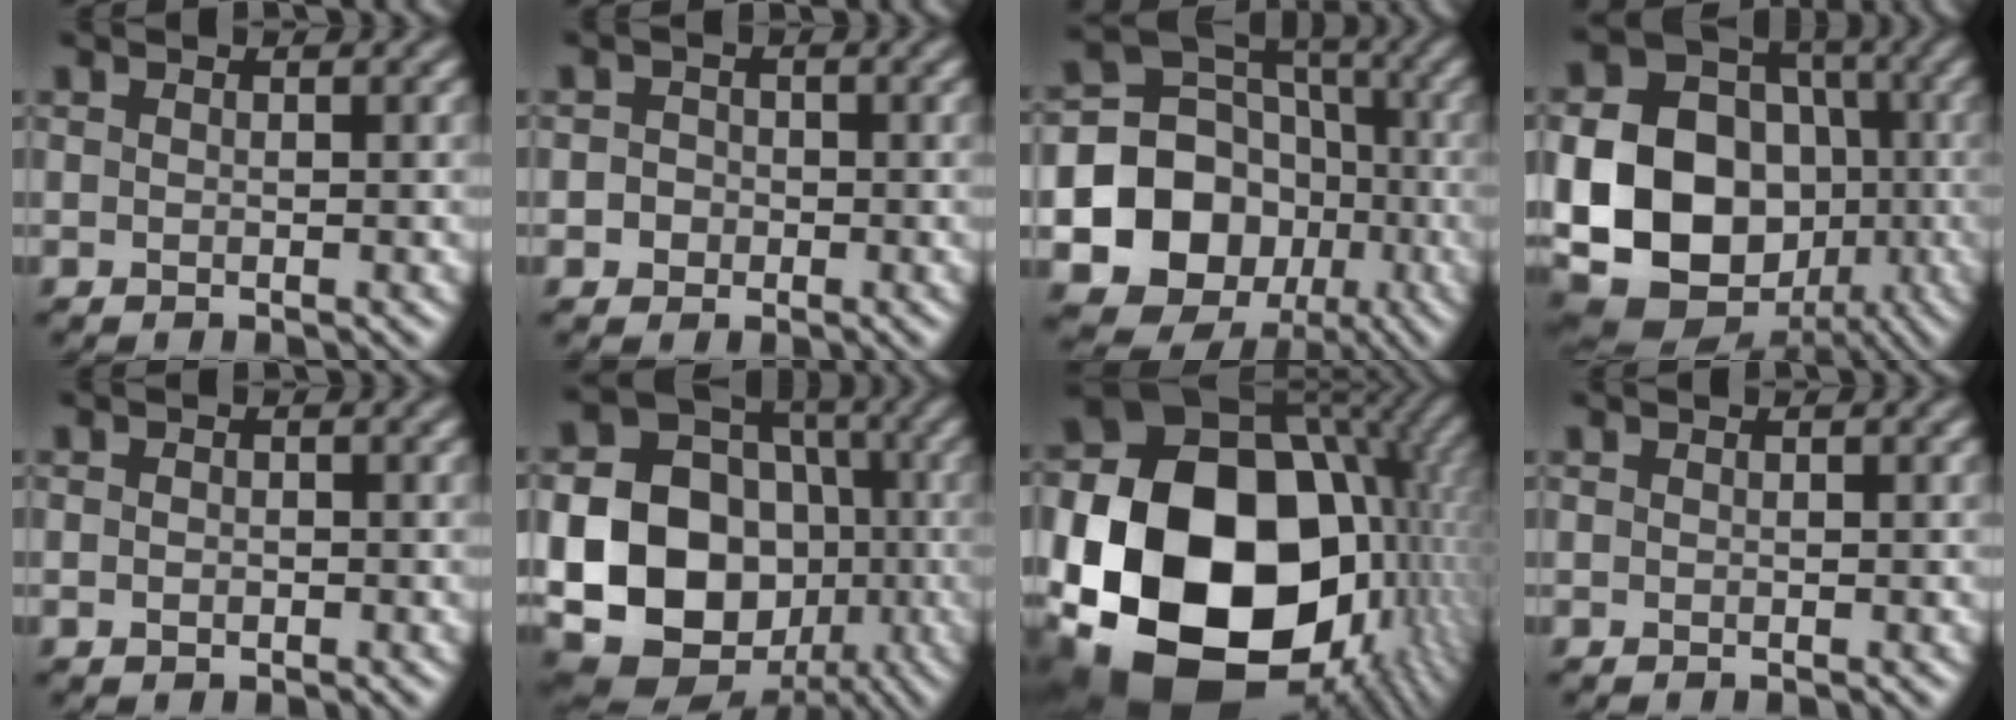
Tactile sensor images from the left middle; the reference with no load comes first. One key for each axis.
{"total": 1.8, "fx": -0.2, "fy": 1.7, "fz": 0.6, "tx": 0.011, "ty": 0.004, "tz": -0.014}
{"total": 16.6, "fx": -4.1, "fy": 14.9, "fz": 6.0, "tx": -0.121, "ty": -0.032, "tz": -0.078}
{"total": 16.8, "fx": -3.1, "fy": 13.6, "fz": 9.3, "tx": -0.173, "ty": -0.019, "tz": -0.063}
{"total": 0.8, "fx": -0.2, "fy": 0.6, "fz": 0.5, "tx": -0.007, "ty": -0.002, "tz": -0.005}
{"total": 19.7, "fx": -3.7, "fy": 17.1, "fz": 9.2, "tx": -0.181, "ty": -0.016, "tz": -0.094}
{"total": 23.1, "fx": -3.6, "fy": 17.5, "fz": 14.5, "tx": -0.327, "ty": -0.025, "tz": -0.051}
{"total": 0.0}